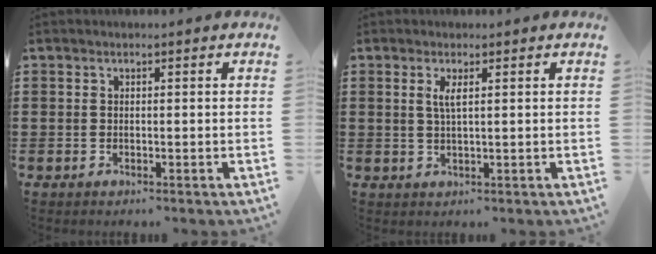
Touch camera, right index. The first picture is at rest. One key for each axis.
{"total": 2.2, "fx": 0.7, "fy": 0.4, "fz": 2.0, "tx": -0.043, "ty": 0.002, "tz": 0.011}